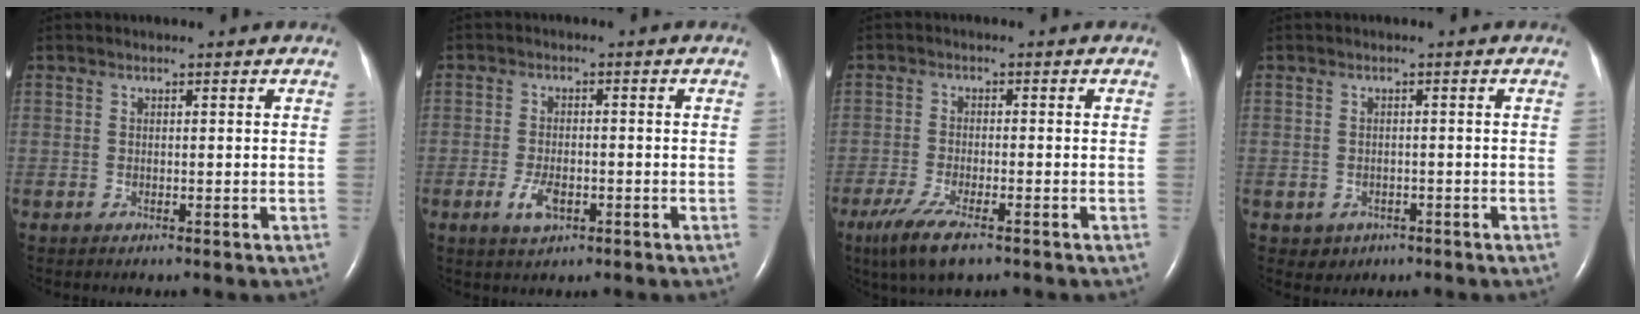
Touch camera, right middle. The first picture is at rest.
{"total": 3.9, "force": [-1.7, 1.8, 3.0], "torque": [-0.066, -0.003, -0.027]}
{"total": 6.6, "force": [-4.3, 1.4, 4.9], "torque": [-0.099, -0.018, -0.070]}
{"total": 2.2, "force": [-1.0, 2.0, 0.4], "torque": [-0.009, 0.006, -0.005]}